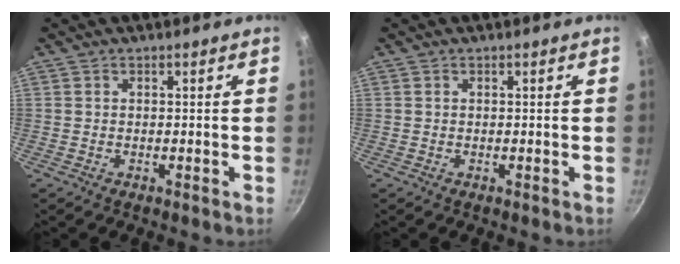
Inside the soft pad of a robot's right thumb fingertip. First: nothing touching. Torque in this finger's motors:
{"motor_torque": [-0.02, 0.04, 0.12, -0.06, 0.02]}